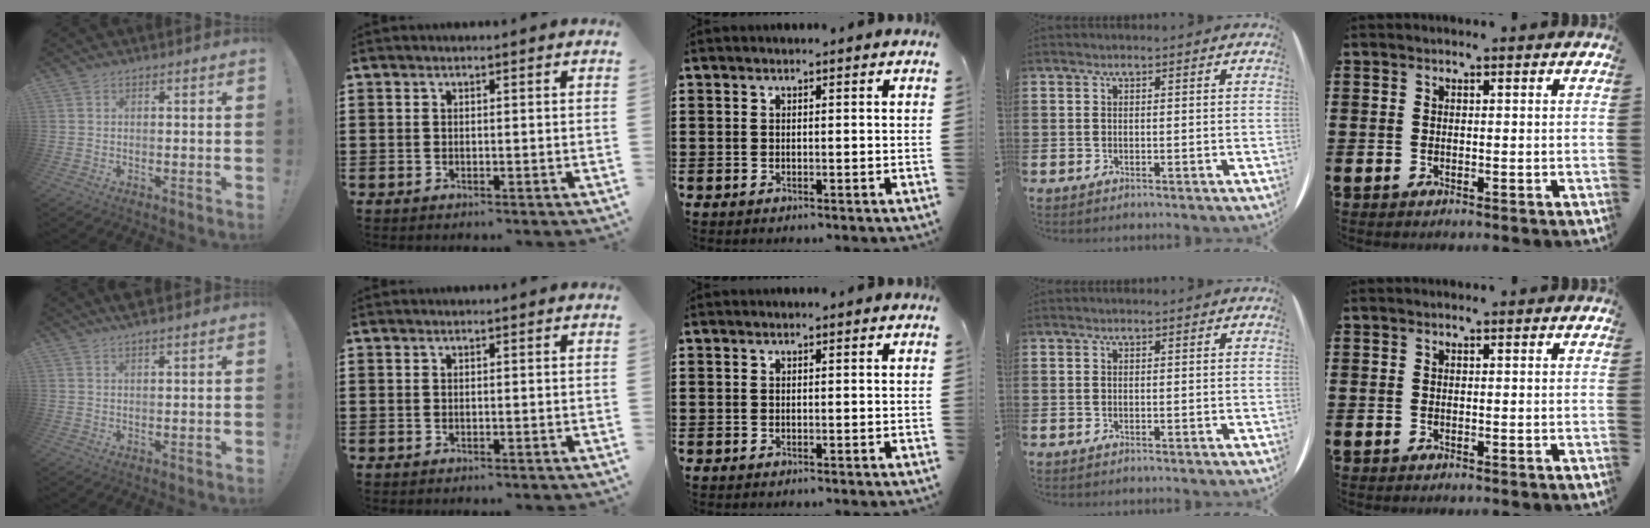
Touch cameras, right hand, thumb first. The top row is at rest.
{"thumb": {"total": 2.7, "force": [2.4, -0.1, 1.3], "torque": [-0.028, -0.011, 0.043]}}